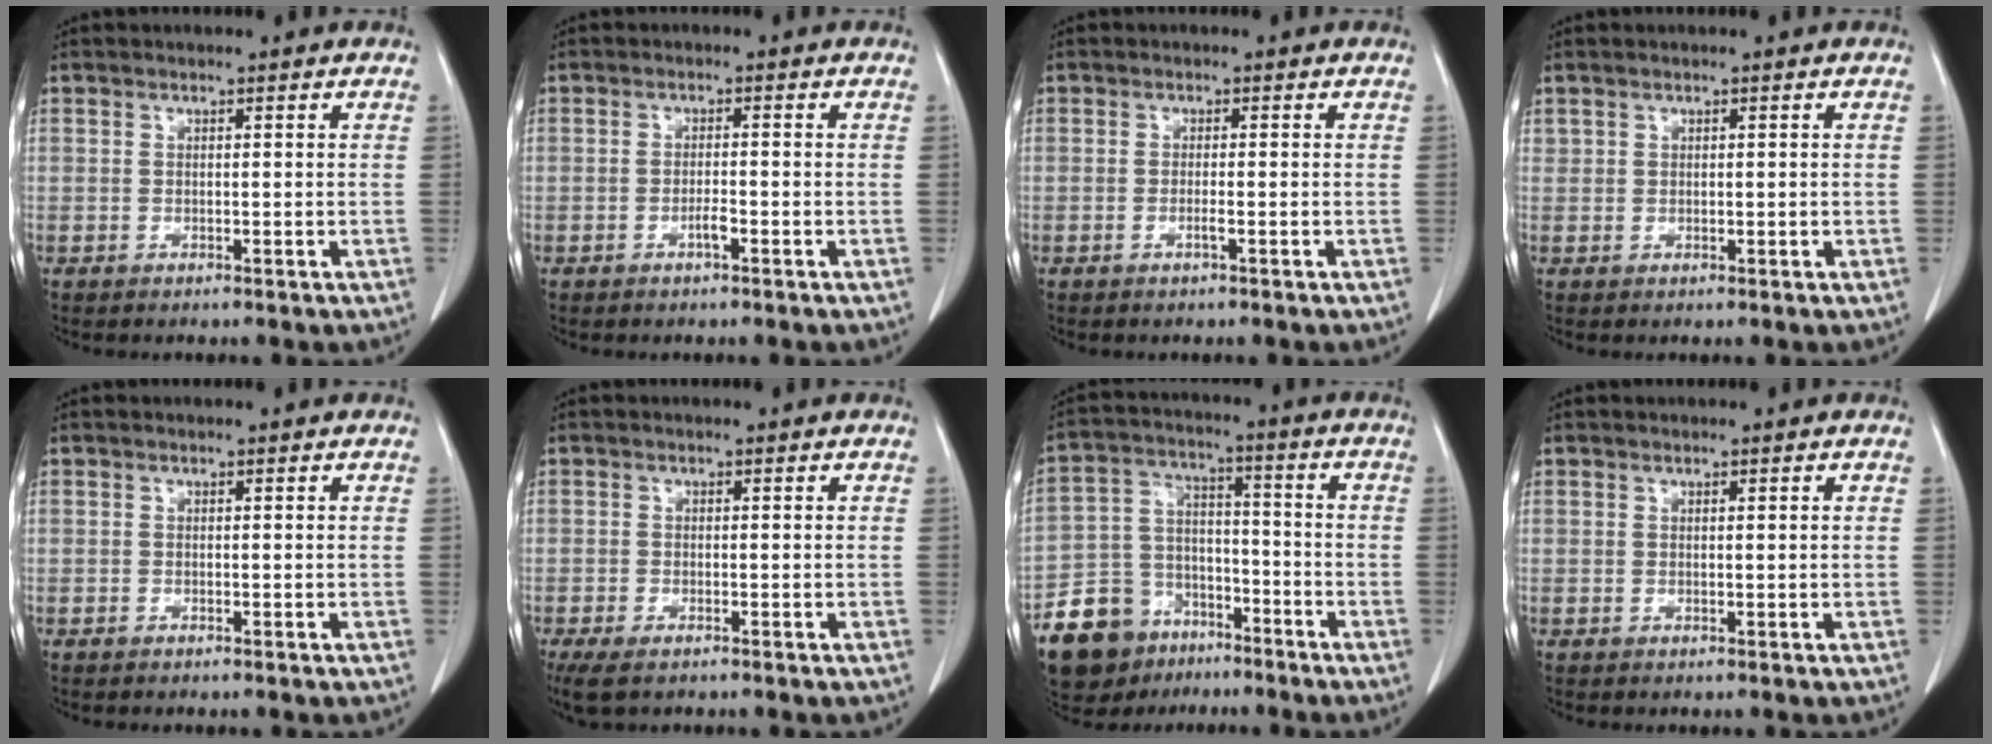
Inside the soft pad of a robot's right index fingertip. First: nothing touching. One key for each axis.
{"total": 2.1, "fx": -1.0, "fy": 0.5, "fz": 1.8, "tx": -0.035, "ty": 0.001, "tz": -0.017}
{"total": 1.5, "fx": -0.6, "fy": 0.3, "fz": 1.4, "tx": -0.028, "ty": 0.000, "tz": -0.010}
{"total": 1.4, "fx": 0.3, "fy": 1.1, "fz": 0.9, "tx": -0.029, "ty": 0.012, "tz": 0.013}
{"total": 0.0}
{"total": 5.3, "fx": -3.2, "fy": 2.4, "fz": 3.5, "tx": -0.070, "ty": -0.012, "tz": -0.054}
{"total": 16.5, "fx": -10.9, "fy": 10.8, "fz": 6.1, "tx": -0.143, "ty": 0.038, "tz": -0.182}
{"total": 0.9, "fx": 0.2, "fy": 0.3, "fz": 0.8, "tx": -0.022, "ty": 0.005, "tz": 0.007}